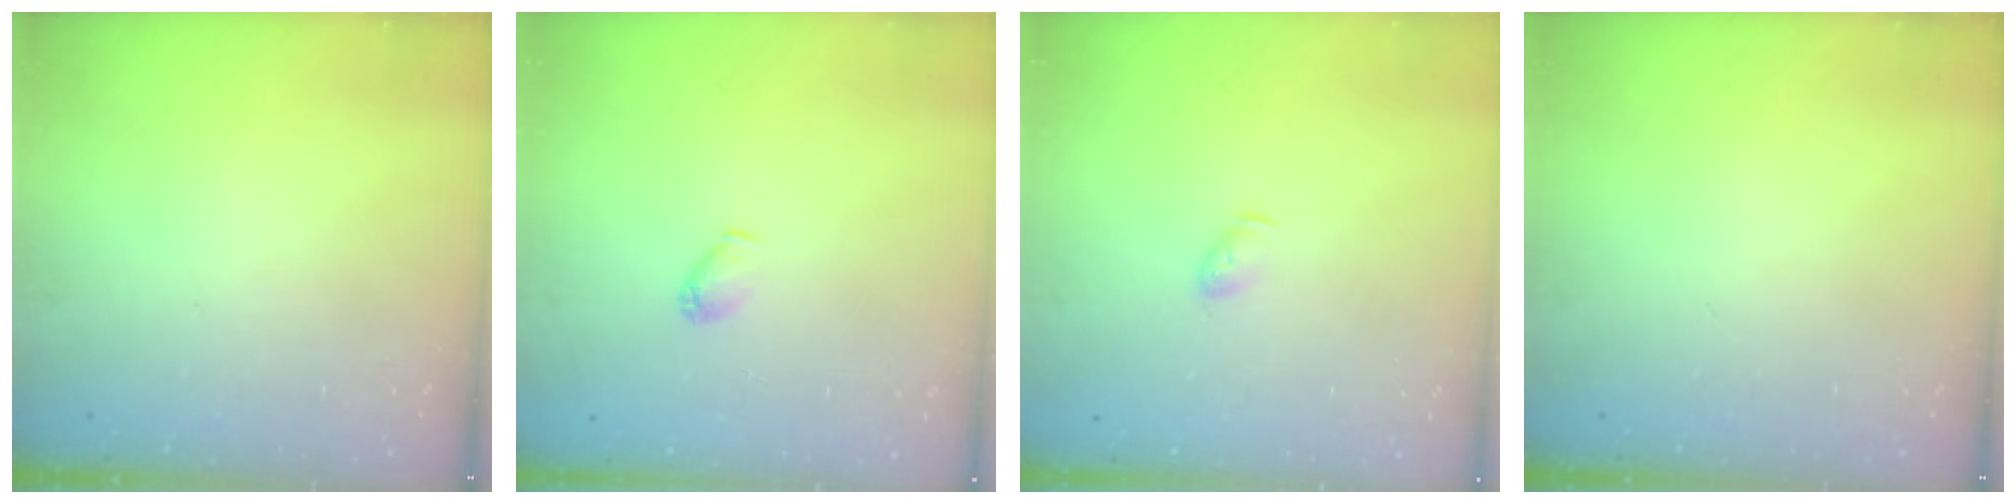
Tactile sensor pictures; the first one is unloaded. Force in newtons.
{"total": 3.4, "press": 3.3, "slide": 0.6}
{"total": 3.6, "press": 3.5, "slide": 0.7}
{"total": 0.0}